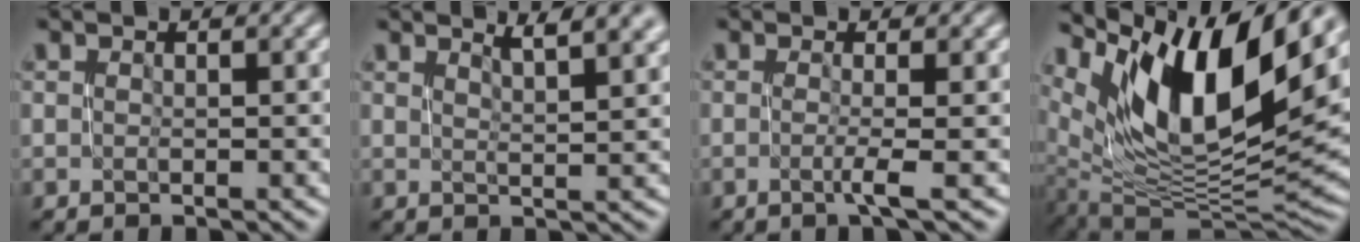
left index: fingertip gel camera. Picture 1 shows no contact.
{"total": 4.1, "force": [2.7, 1.0, 2.9], "torque": [-0.024, 0.009, 0.036]}
{"total": 1.8, "force": [-0.4, 0.4, 1.7], "torque": [-0.028, -0.005, -0.012]}
{"total": 13.9, "force": [6.8, 5.6, 10.7], "torque": [-0.196, 0.007, 0.122]}